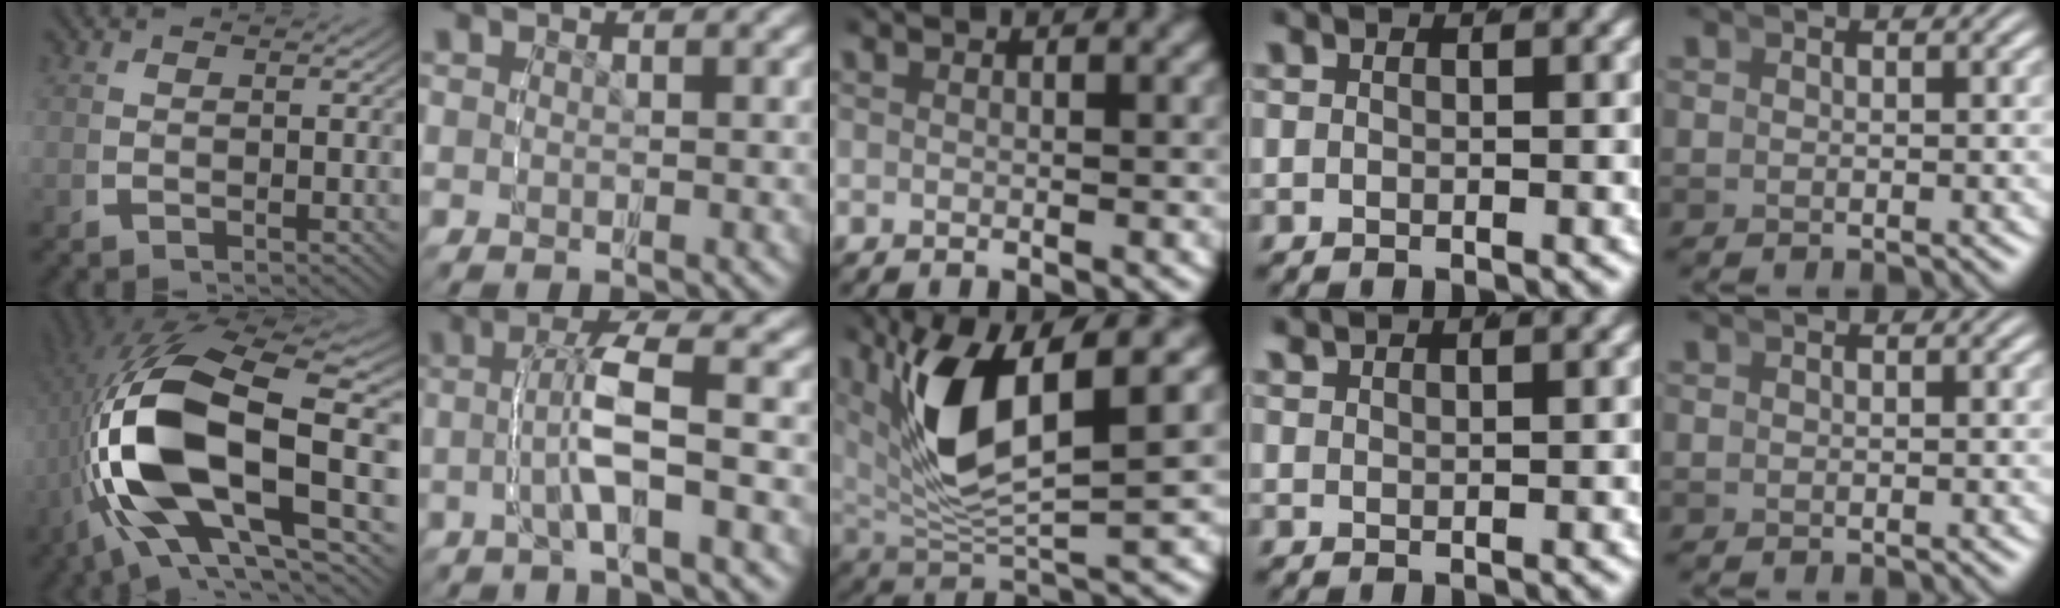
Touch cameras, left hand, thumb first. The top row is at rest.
{"thumb": {"total": 17.9, "force": [0.5, 8.8, 15.6], "torque": [-0.327, -0.023, 0.024]}, "index": {"total": 4.0, "force": [-0.2, 0.2, 4.0], "torque": [-0.077, 0.012, -0.009]}, "middle": {"total": 8.9, "force": [2.4, 3.7, 7.8], "torque": [-0.156, 0.009, 0.041]}, "ring": {"total": 1.9, "force": [1.9, -0.3, 0.3], "torque": [0.001, 0.009, 0.033]}}